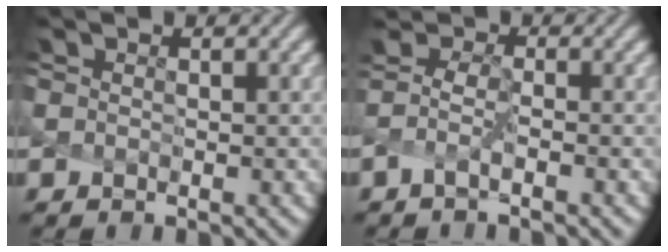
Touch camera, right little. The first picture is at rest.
{"total": 1.5, "force": [-0.9, 0.1, 1.2], "torque": [-0.035, 0.000, -0.020]}